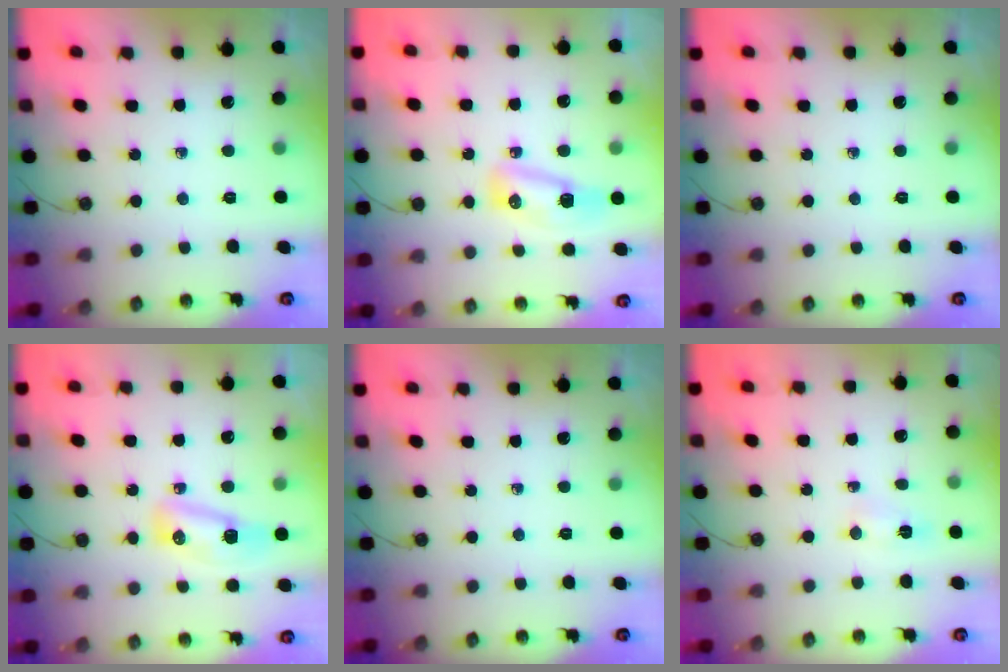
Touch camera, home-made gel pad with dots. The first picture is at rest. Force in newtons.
{"total": 8.4, "press": 8.4, "slide": 0.9}
{"total": 0.0}
{"total": 8.4, "press": 8.4, "slide": 0.9}
{"total": 0.0}
{"total": 3.8, "press": 3.7, "slide": 0.5}